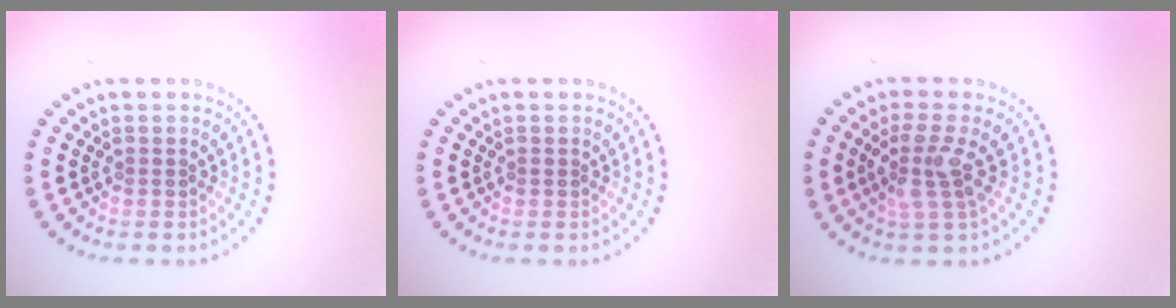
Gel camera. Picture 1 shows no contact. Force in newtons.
{"total": 0.0}
{"total": 3.1, "press": 2.7, "slide": 1.5}